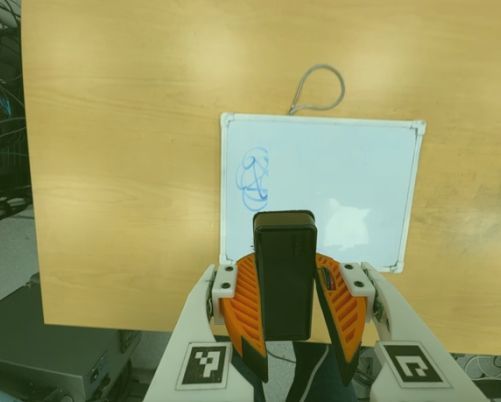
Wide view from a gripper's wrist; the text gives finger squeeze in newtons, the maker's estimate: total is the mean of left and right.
{"total": 7.1, "left": 6.7, "right": 7.5}